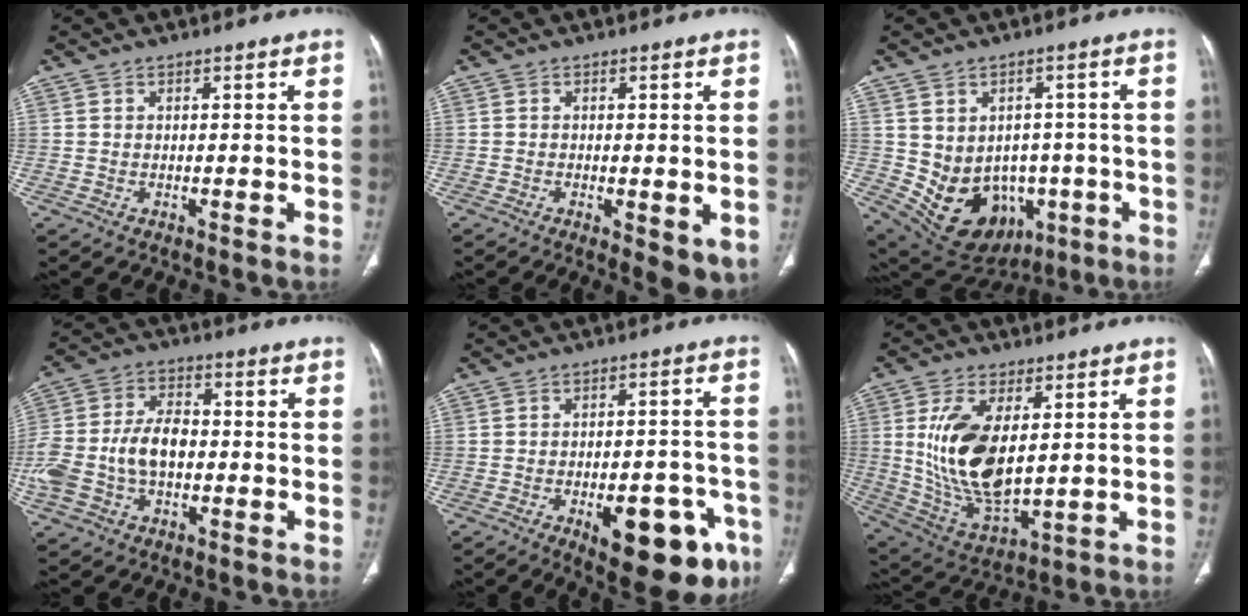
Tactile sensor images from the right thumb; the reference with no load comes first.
{"total": 6.1, "force": [-1.7, 2.2, 5.4], "torque": [-0.072, -0.015, -0.021]}
{"total": 15.2, "force": [-3.4, 12.3, 8.2], "torque": [-0.106, 0.022, -0.015]}
{"total": 13.8, "force": [-2.3, 8.9, 10.4], "torque": [-0.226, 0.033, -0.043]}
{"total": 17.4, "force": [-7.8, 7.3, 13.7], "torque": [-0.123, 0.032, -0.088]}
{"total": 16.1, "force": [2.7, 8.1, 13.7], "torque": [-0.261, -0.022, 0.067]}